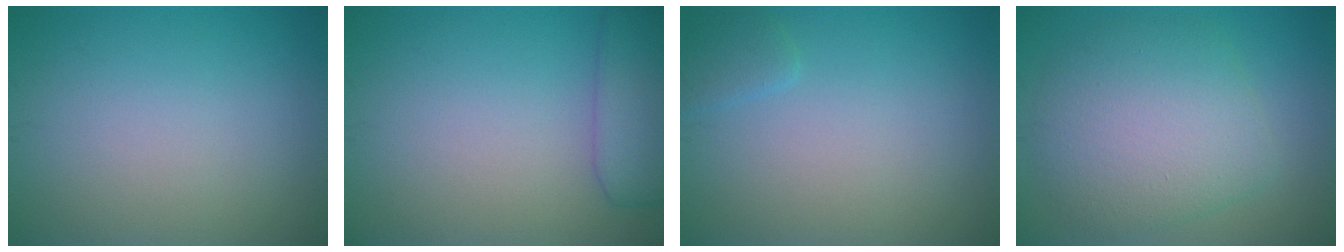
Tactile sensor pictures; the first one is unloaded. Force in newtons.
{"total": 4.2, "press": 4.2, "slide": 0.3}
{"total": 1.0, "press": 1.0, "slide": 0.1}
{"total": 7.0, "press": 7.0, "slide": 0.2}